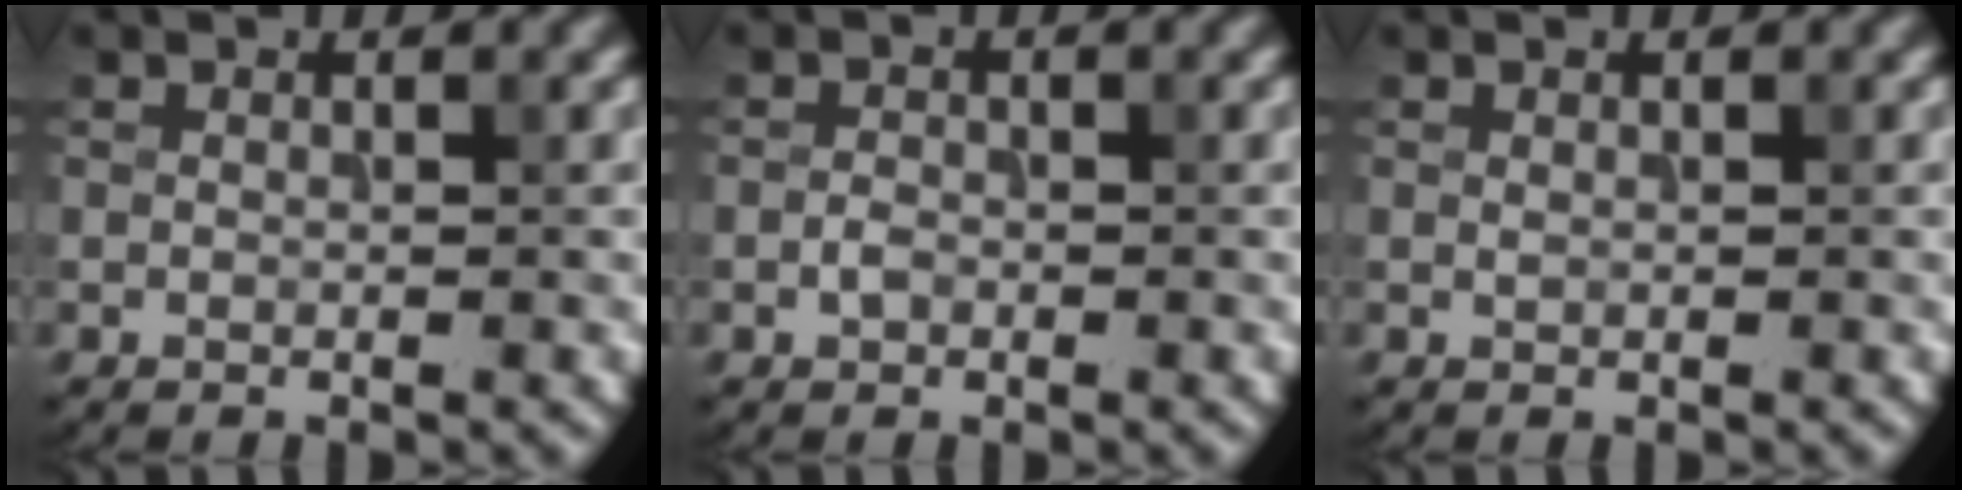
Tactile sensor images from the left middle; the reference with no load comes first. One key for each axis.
{"total": 1.0, "fx": -0.4, "fy": 0.7, "fz": 0.5, "tx": -0.012, "ty": 0.001, "tz": -0.011}
{"total": 0.0}